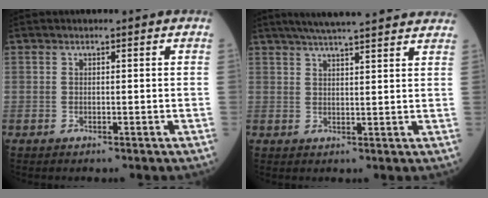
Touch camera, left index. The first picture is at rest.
{"total": 15.3, "force": [13.4, 1.1, 7.2], "torque": [-0.116, 0.040, 0.177]}